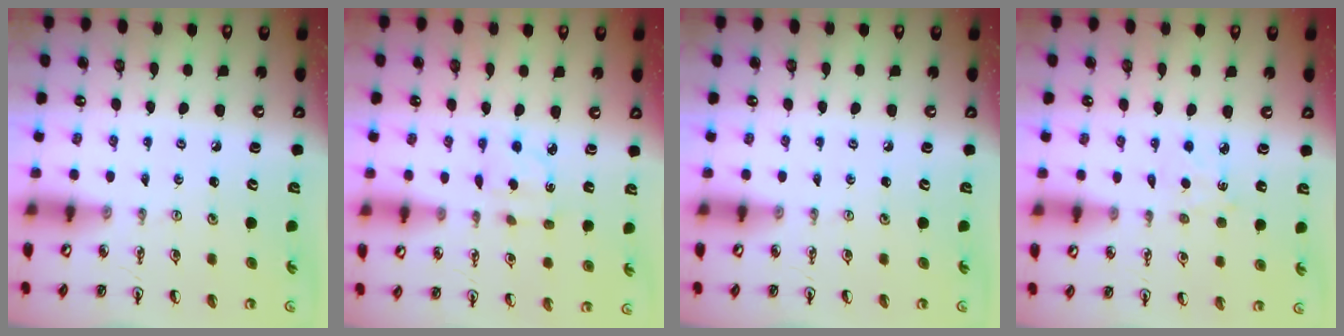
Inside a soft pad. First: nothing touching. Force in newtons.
{"total": 2.9, "press": 2.8, "slide": 0.8}
{"total": 0.0}
{"total": 3.9, "press": 3.9, "slide": 0.5}